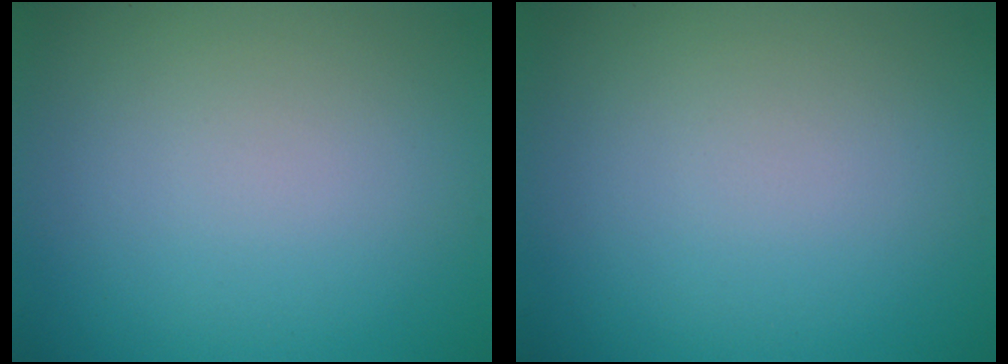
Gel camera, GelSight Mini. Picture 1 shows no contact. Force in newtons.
{"total": 0.0}